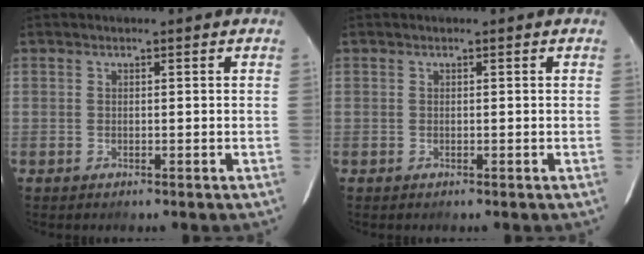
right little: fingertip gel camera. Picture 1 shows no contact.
{"total": 0.0}